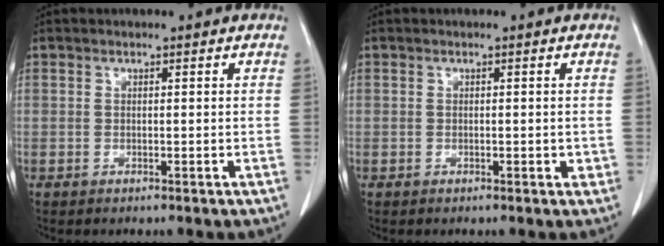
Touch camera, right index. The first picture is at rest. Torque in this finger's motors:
{"motor_torque": [-0.02, 0.04, -0.01, 0.00]}